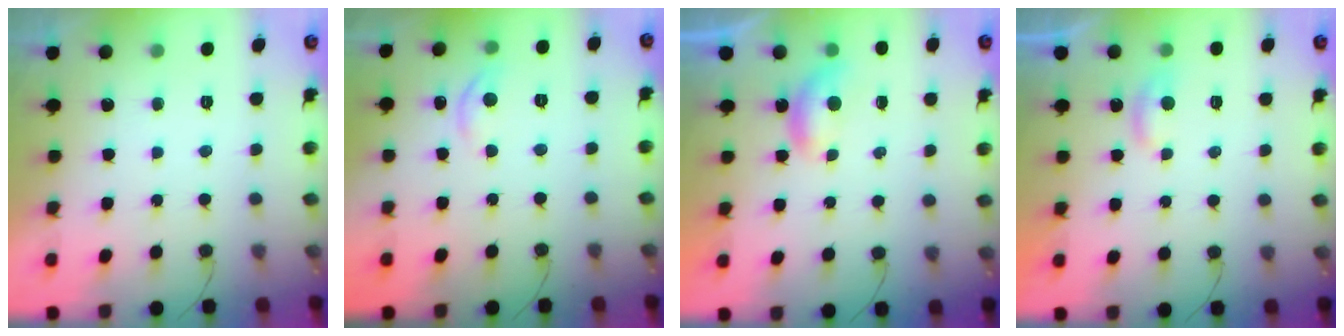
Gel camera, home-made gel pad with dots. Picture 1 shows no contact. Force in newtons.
{"total": 4.6, "press": 4.6, "slide": 0.7}
{"total": 4.0, "press": 4.0, "slide": 0.4}
{"total": 3.8, "press": 3.8, "slide": 0.3}